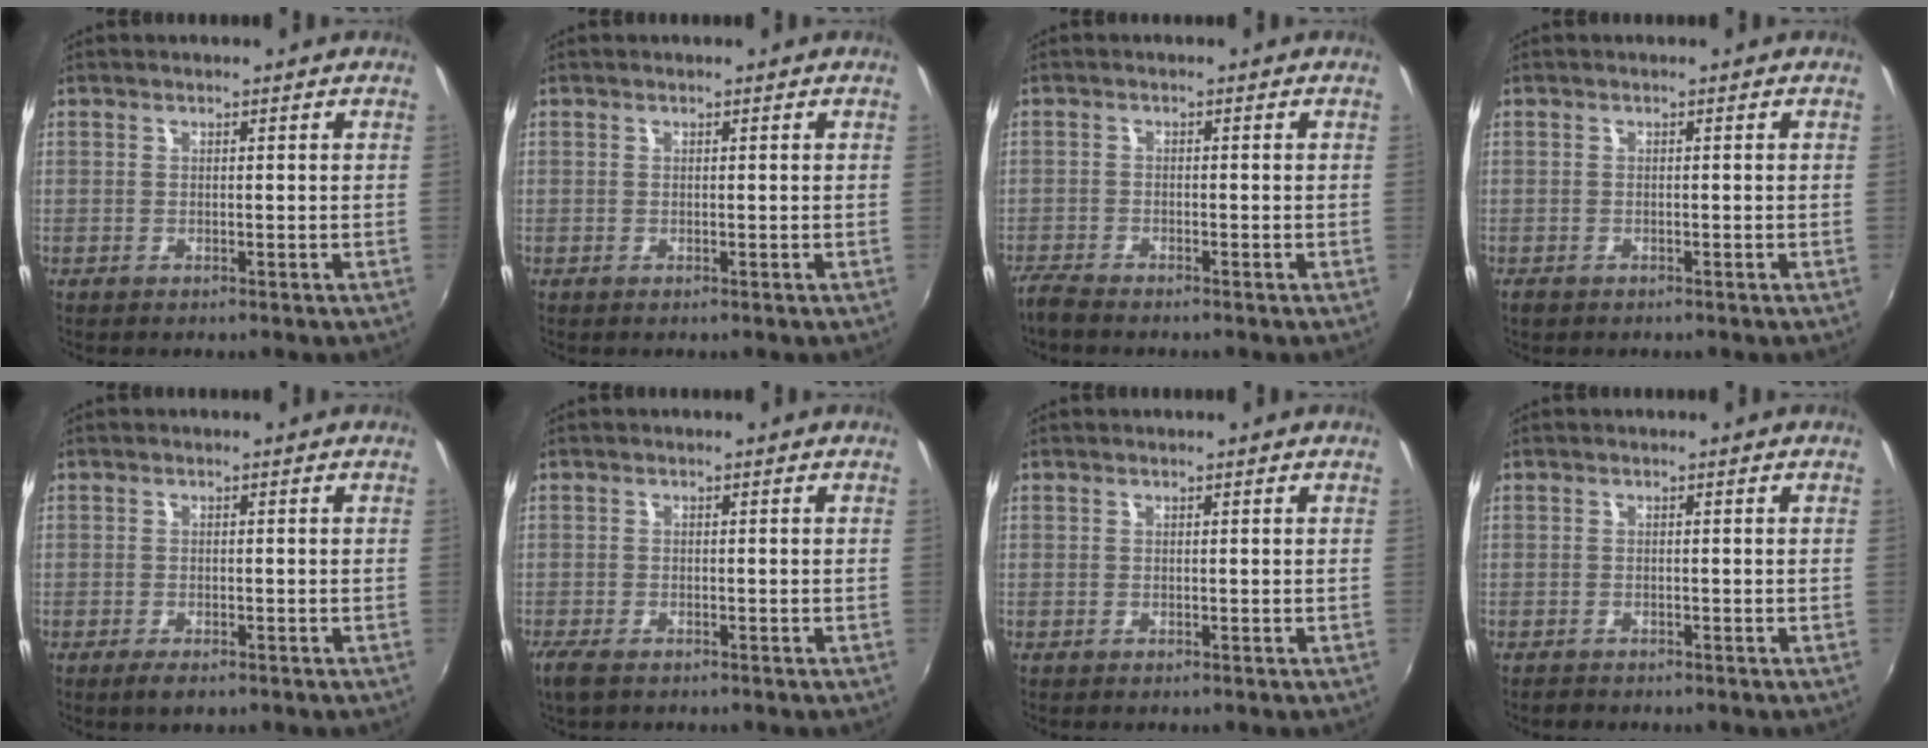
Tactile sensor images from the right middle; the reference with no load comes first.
{"total": 0.0}
{"total": 3.4, "force": [-3.2, 0.5, 1.0], "torque": [-0.035, -0.014, -0.066]}
{"total": 1.4, "force": [-1.1, 0.7, 0.5], "torque": [-0.014, -0.004, -0.018]}
{"total": 2.7, "force": [-1.8, 1.1, 1.7], "torque": [-0.038, -0.009, -0.032]}
{"total": 3.9, "force": [-2.9, 1.5, 2.2], "torque": [-0.054, -0.015, -0.056]}
{"total": 0.0}
{"total": 1.4, "force": [-1.2, 0.5, 0.2], "torque": [-0.007, -0.003, -0.020]}